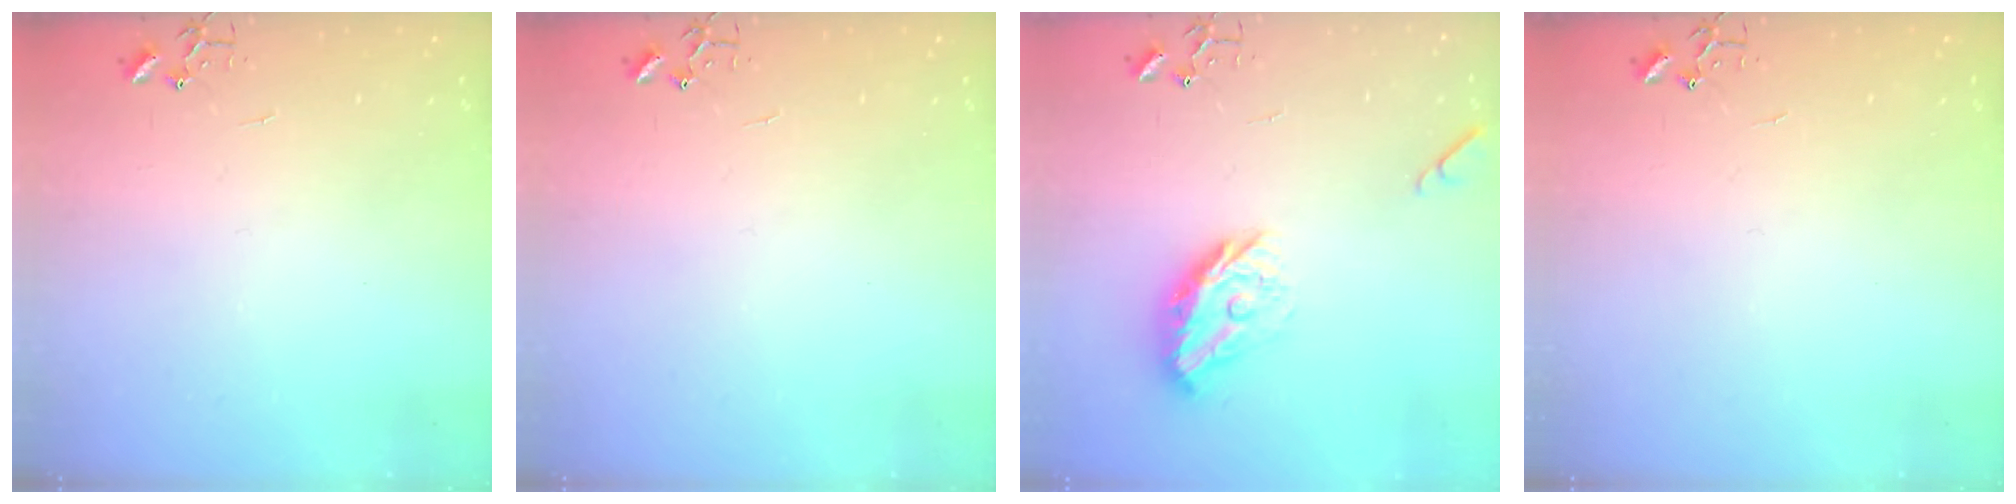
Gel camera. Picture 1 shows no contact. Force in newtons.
{"total": 0.0}
{"total": 13.5, "press": 13.4, "slide": 0.7}
{"total": 0.0}